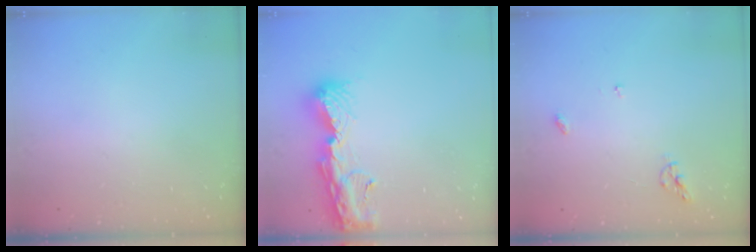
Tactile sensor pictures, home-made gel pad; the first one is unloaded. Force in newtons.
{"total": 12.9, "press": 12.9, "slide": 1.3}
{"total": 6.2, "press": 6.2, "slide": 0.1}